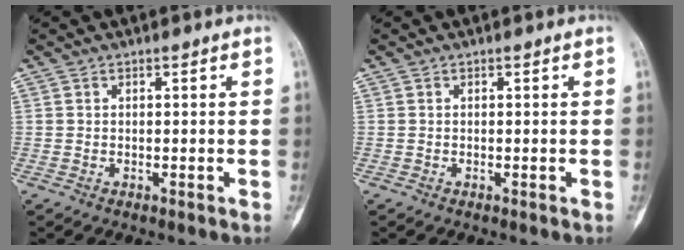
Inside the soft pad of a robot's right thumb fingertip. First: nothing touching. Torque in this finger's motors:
{"motor_torque": [-0.05, 0.13, 0.12, -0.12, 0.02]}